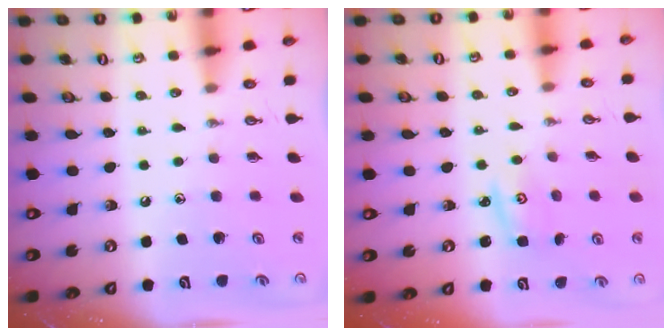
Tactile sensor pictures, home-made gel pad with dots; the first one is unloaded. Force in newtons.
{"total": 1.8, "press": 1.8, "slide": 0.1}